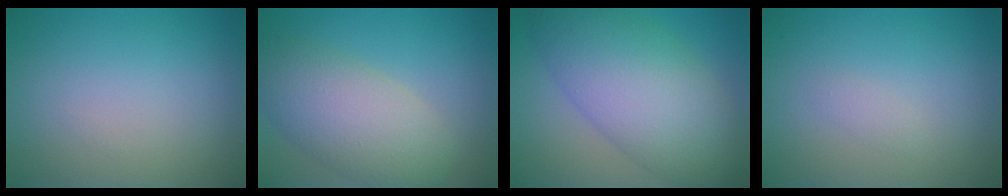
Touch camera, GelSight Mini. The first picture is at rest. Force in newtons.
{"total": 6.7, "press": 6.7, "slide": 0.4}
{"total": 10.0, "press": 10.0, "slide": 0.0}
{"total": 0.7, "press": 0.7, "slide": 0.0}